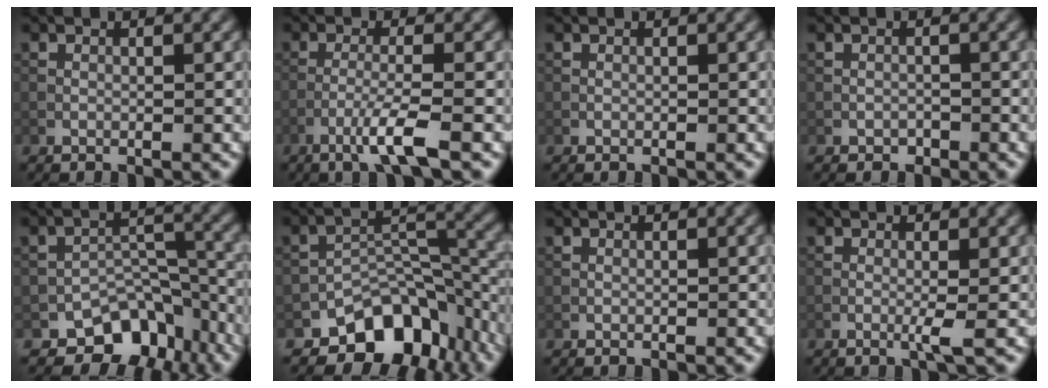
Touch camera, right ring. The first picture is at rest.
{"total": 3.4, "force": [-2.0, 0.0, 2.8], "torque": [-0.052, 0.007, -0.050]}
{"total": 0.0}
{"total": 0.8, "force": [-0.5, 0.6, 0.1], "torque": [0.000, -0.001, -0.010]}
{"total": 7.2, "force": [-5.3, 4.0, 2.7], "torque": [-0.016, -0.004, -0.080]}
{"total": 9.1, "force": [-6.0, 5.2, 4.5], "torque": [-0.052, -0.010, -0.099]}
{"total": 0.0}
{"total": 1.4, "force": [-0.4, 0.0, 1.4], "torque": [-0.029, -0.002, -0.011]}